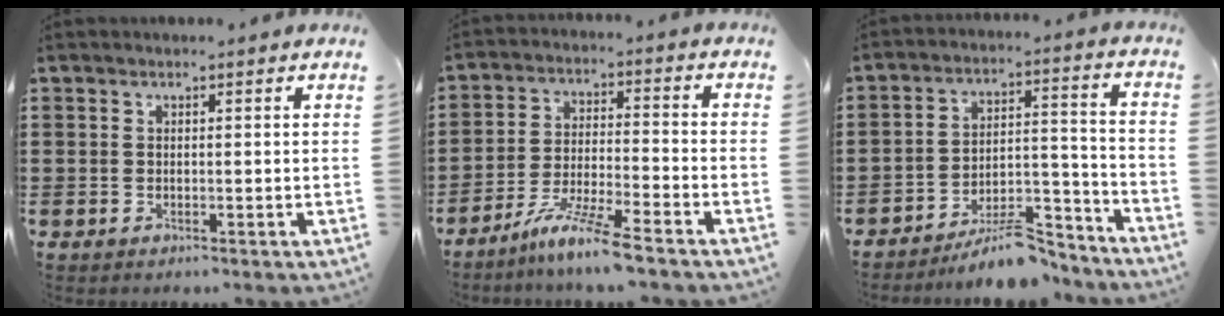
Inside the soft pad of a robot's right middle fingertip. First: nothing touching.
{"total": 7.7, "force": [-6.2, -0.5, 4.5], "torque": [-0.090, -0.015, -0.118]}
{"total": 8.6, "force": [-7.6, 1.9, 3.6], "torque": [-0.050, 0.023, -0.139]}